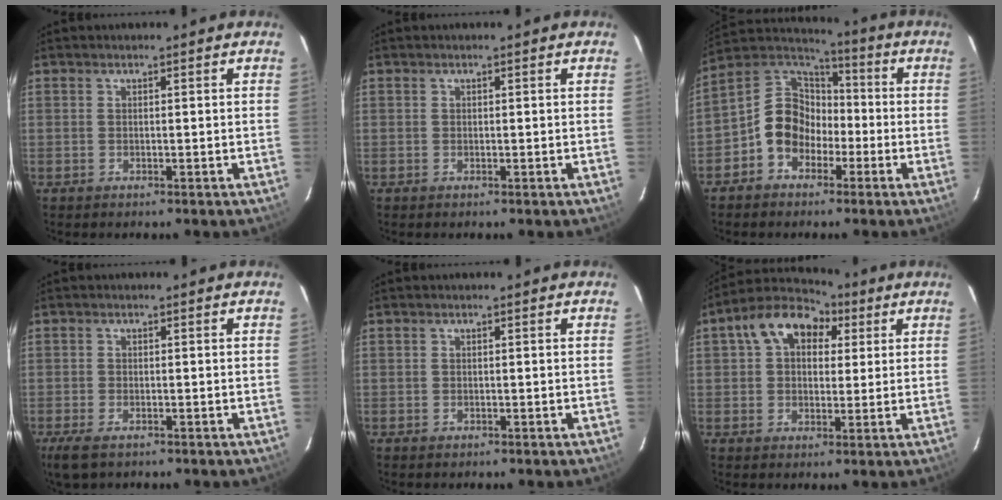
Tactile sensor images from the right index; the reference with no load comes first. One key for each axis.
{"total": 0.0}
{"total": 11.3, "fx": -4.2, "fy": 9.0, "fz": 5.3, "tx": -0.109, "ty": 0.031, "tz": -0.080}
{"total": 4.3, "fx": -2.8, "fy": 1.9, "fz": 2.6, "tx": -0.061, "ty": -0.014, "tz": -0.051}
{"total": 0.6, "fx": -0.3, "fy": 0.5, "fz": 0.1, "tx": 0.001, "ty": 0.000, "tz": -0.004}
{"total": 11.6, "fx": 4.4, "fy": 8.2, "fz": 7.0, "tx": -0.131, "ty": 0.048, "tz": 0.066}